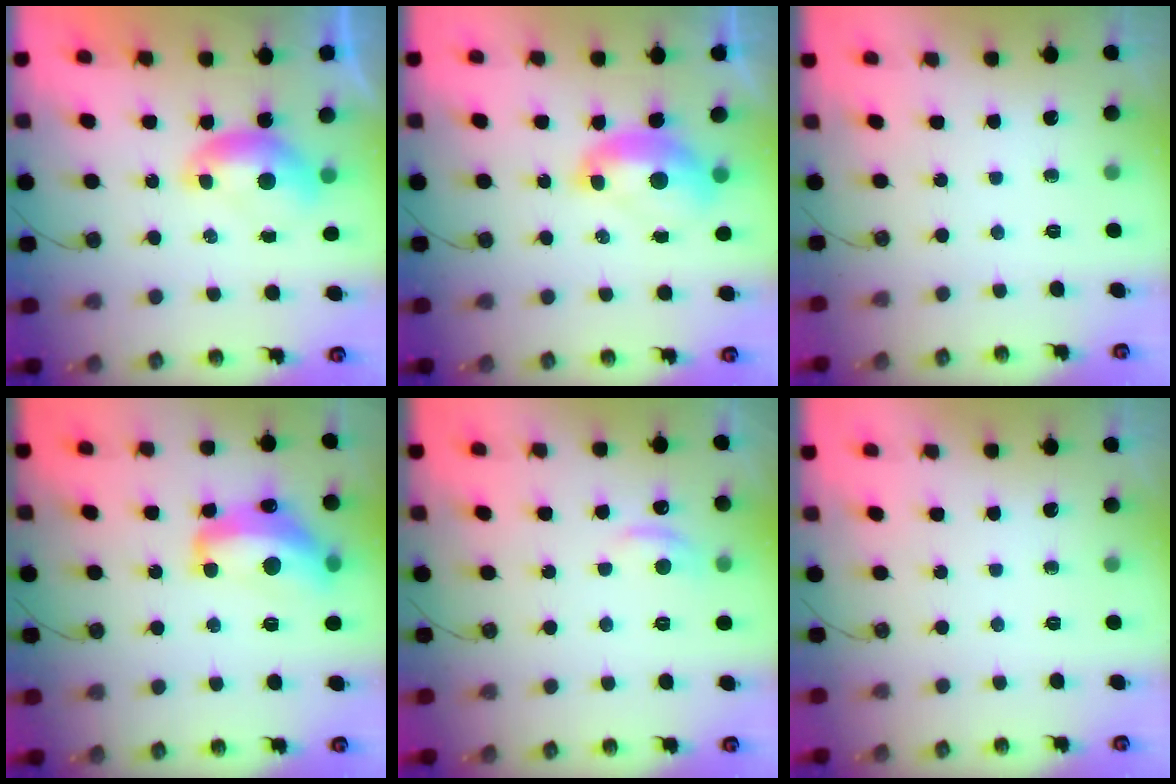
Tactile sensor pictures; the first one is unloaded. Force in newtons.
{"total": 2.1, "press": 2.0, "slide": 0.7}
{"total": 0.0}
{"total": 10.2, "press": 10.2, "slide": 1.0}
{"total": 2.6, "press": 2.5, "slide": 0.8}
{"total": 0.0}